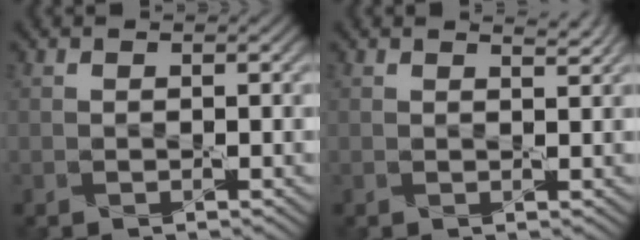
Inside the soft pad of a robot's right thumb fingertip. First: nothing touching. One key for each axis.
{"total": 1.4, "fx": 1.3, "fy": 0.1, "fz": 0.5, "tx": -0.013, "ty": -0.003, "tz": 0.015}